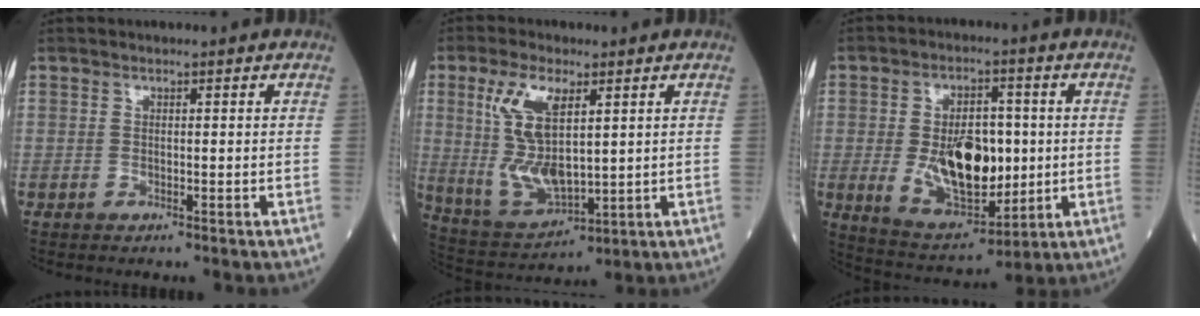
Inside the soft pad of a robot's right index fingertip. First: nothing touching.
{"total": 11.3, "force": [3.0, 4.0, 10.1], "torque": [-0.217, -0.001, 0.069]}
{"total": 13.6, "force": [-0.4, 6.6, 11.8], "torque": [-0.211, -0.005, 0.007]}